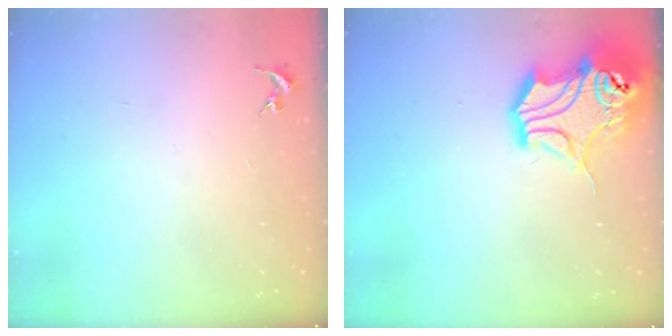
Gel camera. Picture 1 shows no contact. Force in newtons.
{"total": 16.3, "press": 16.2, "slide": 2.2}